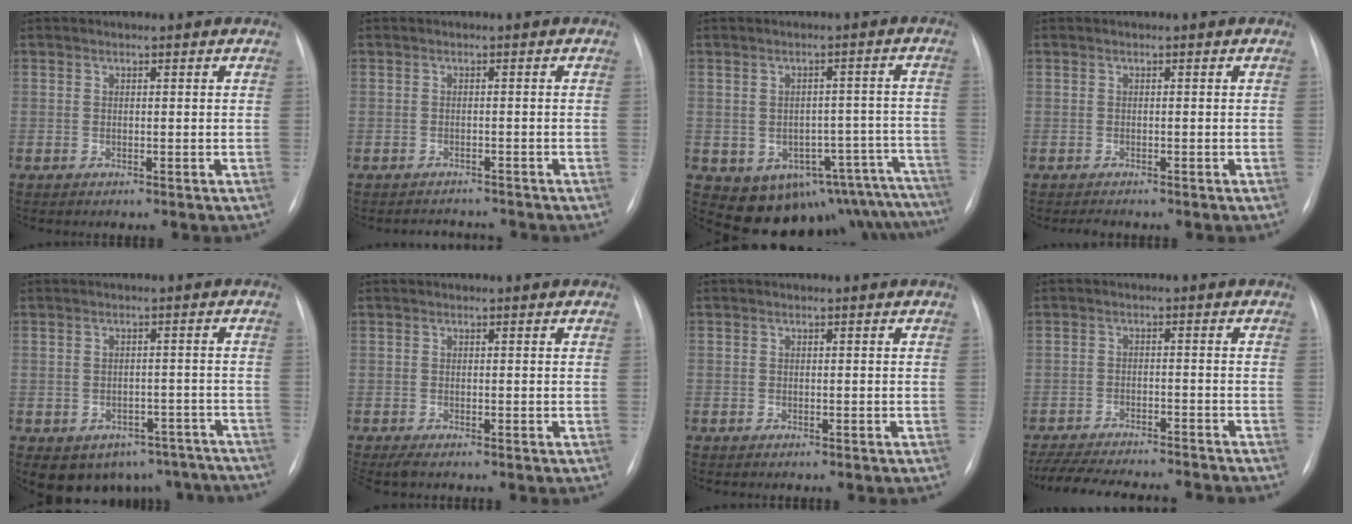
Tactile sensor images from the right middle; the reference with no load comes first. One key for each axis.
{"total": 2.7, "fx": -2.6, "fy": 0.7, "fz": -0.2, "tx": 0.004, "ty": -0.002, "tz": -0.035}
{"total": 16.4, "fx": -12.4, "fy": 8.5, "fz": 6.5, "tx": -0.041, "ty": 0.057, "tz": -0.130}
{"total": 1.0, "fx": -1.0, "fy": 0.3, "fz": 0.3, "tx": -0.007, "ty": -0.004, "tz": -0.013}
{"total": 12.4, "fx": -9.4, "fy": 7.5, "fz": 3.2, "tx": -0.032, "ty": 0.022, "tz": -0.100}
{"total": 2.2, "fx": -1.7, "fy": 0.5, "fz": 1.3, "tx": -0.023, "ty": -0.008, "tz": -0.026}
{"total": 0.7, "fx": -0.5, "fy": 0.4, "fz": 0.1, "tx": -0.008, "ty": 0.004, "tz": -0.010}
{"total": 18.1, "fx": -16.4, "fy": 2.9, "fz": 7.0, "tx": -0.162, "ty": -0.021, "tz": -0.232}